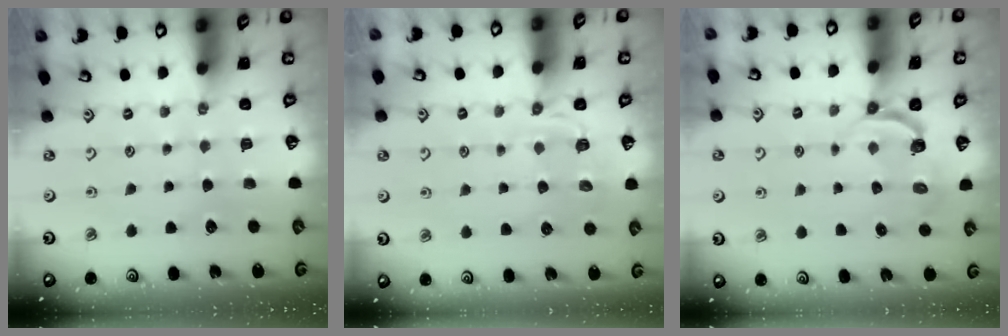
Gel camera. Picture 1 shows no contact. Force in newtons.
{"total": 3.7, "press": 3.2, "slide": 1.8}
{"total": 4.8, "press": 3.7, "slide": 3.0}